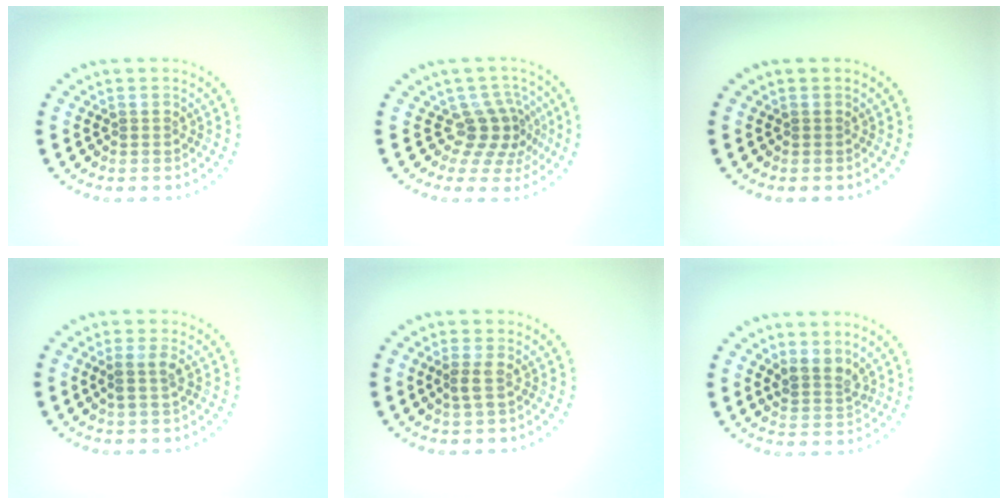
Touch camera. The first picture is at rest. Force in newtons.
{"total": 3.4, "press": 2.5, "slide": 2.3}
{"total": 0.0}
{"total": 1.5, "press": 1.3, "slide": 0.8}
{"total": 1.2, "press": 1.0, "slide": 0.5}
{"total": 2.4, "press": 1.9, "slide": 1.5}